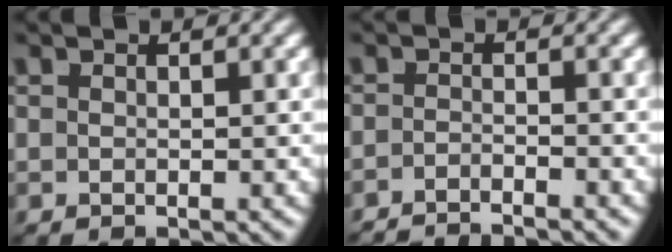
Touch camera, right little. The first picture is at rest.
{"total": 3.3, "force": [-3.3, -0.1, 0.0], "torque": [0.004, -0.015, -0.051]}